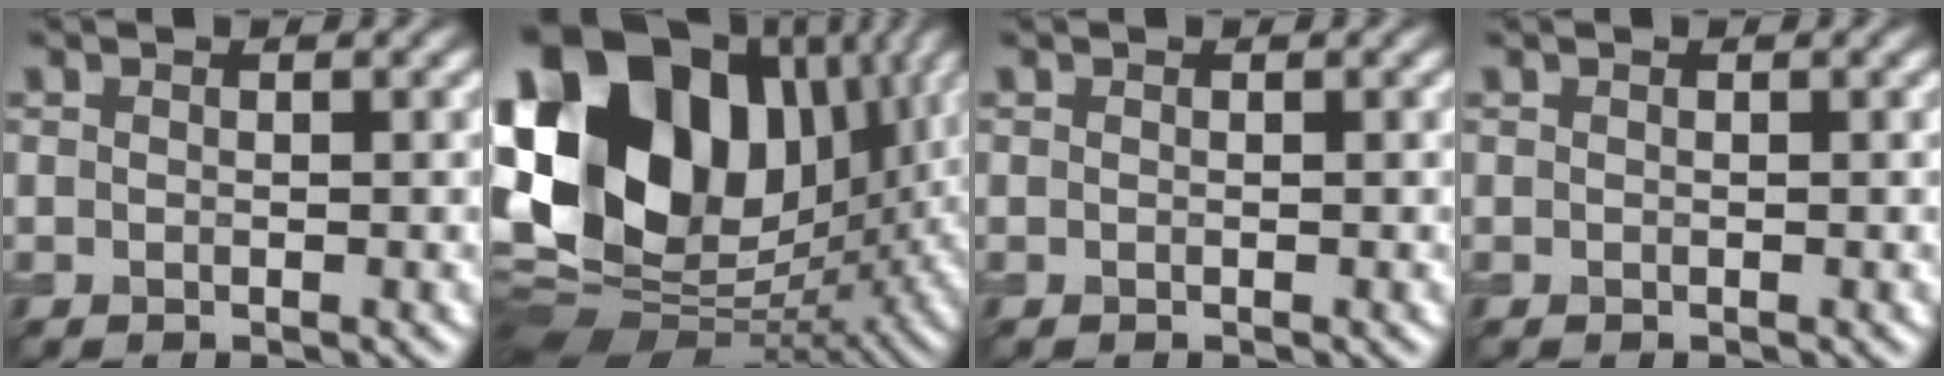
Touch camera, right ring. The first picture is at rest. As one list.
[{"total": 20.0, "force": [5.1, 14.2, 13.2], "torque": [-0.276, 0.021, 0.093]}, {"total": 0.0}, {"total": 0.0}]